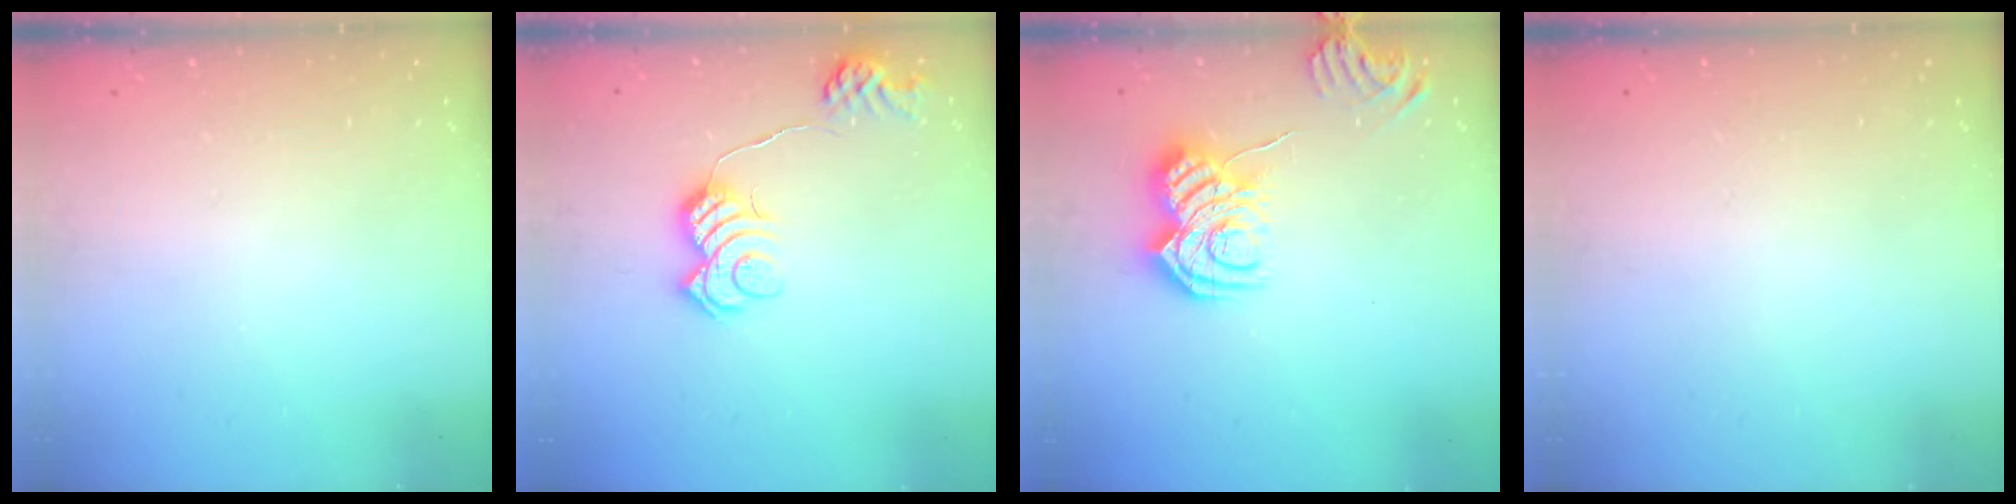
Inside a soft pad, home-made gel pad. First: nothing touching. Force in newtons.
{"total": 13.0, "press": 13.0, "slide": 0.4}
{"total": 10.1, "press": 10.1, "slide": 0.9}
{"total": 0.0}